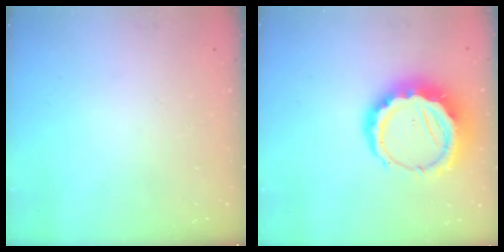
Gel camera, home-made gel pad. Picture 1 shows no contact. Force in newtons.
{"total": 13.1, "press": 12.8, "slide": 2.6}